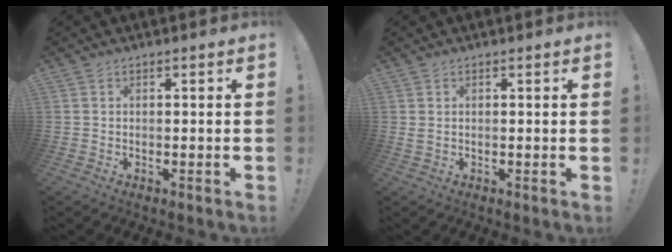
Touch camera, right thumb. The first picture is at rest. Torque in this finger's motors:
{"motor_torque": [-0.26, 0.12, 0.16, -0.01, -0.02]}